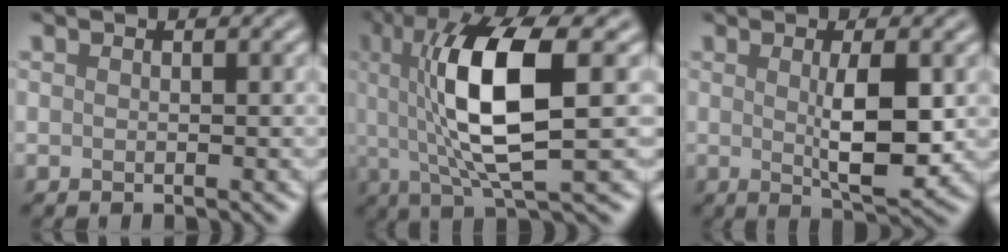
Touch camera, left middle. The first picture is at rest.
{"total": 10.0, "force": [1.3, 2.6, 9.6], "torque": [-0.171, 0.002, 0.029]}
{"total": 5.0, "force": [0.4, 1.2, 4.8], "torque": [-0.082, -0.005, 0.010]}